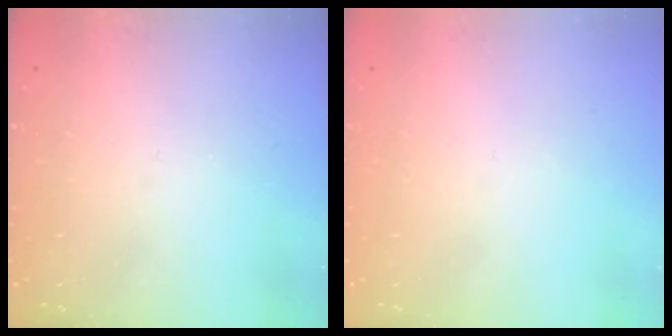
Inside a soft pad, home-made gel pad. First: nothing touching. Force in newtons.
{"total": 1.5, "press": 1.5, "slide": 0.1}